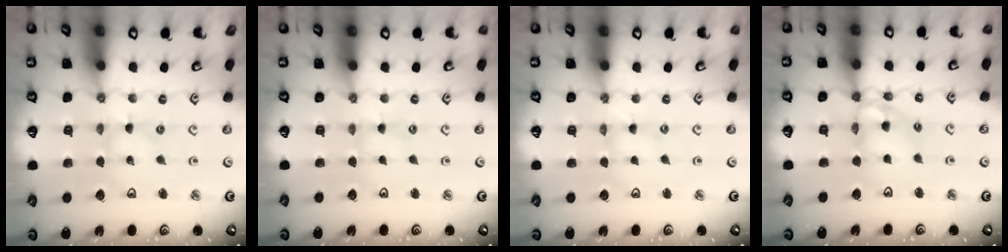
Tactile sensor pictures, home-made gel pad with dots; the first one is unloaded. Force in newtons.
{"total": 0.6, "press": 0.6, "slide": 0.2}
{"total": 0.0}
{"total": 10.2, "press": 10.1, "slide": 1.6}